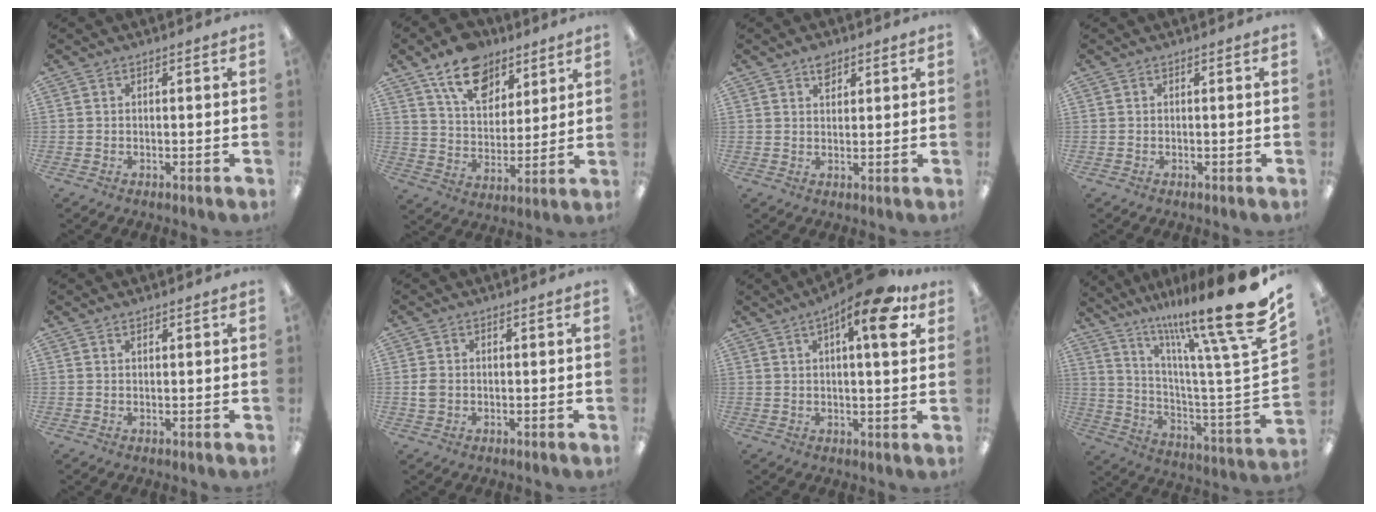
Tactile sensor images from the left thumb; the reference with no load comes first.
{"total": 14.7, "force": [10.1, 8.5, 6.5], "torque": [-0.104, -0.047, 0.187]}
{"total": 3.2, "force": [2.2, 1.8, 1.5], "torque": [-0.010, -0.009, 0.035]}
{"total": 0.0}
{"total": 0.9, "force": [0.8, 0.3, 0.4], "torque": [-0.008, 0.001, 0.014]}
{"total": 2.3, "force": [0.0, 1.9, 1.4], "torque": [-0.019, 0.002, -0.002]}
{"total": 13.1, "force": [6.5, 3.5, 10.8], "torque": [-0.151, -0.027, 0.096]}
{"total": 20.8, "force": [15.6, 0.4, 13.7], "torque": [-0.224, -0.116, 0.239]}